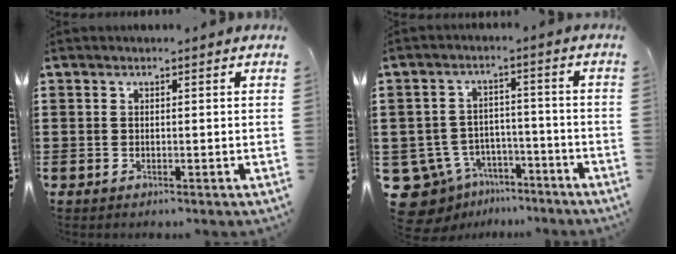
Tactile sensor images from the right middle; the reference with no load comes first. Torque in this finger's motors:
{"motor_torque": [-0.24, -0.01, 0.04, -0.03]}